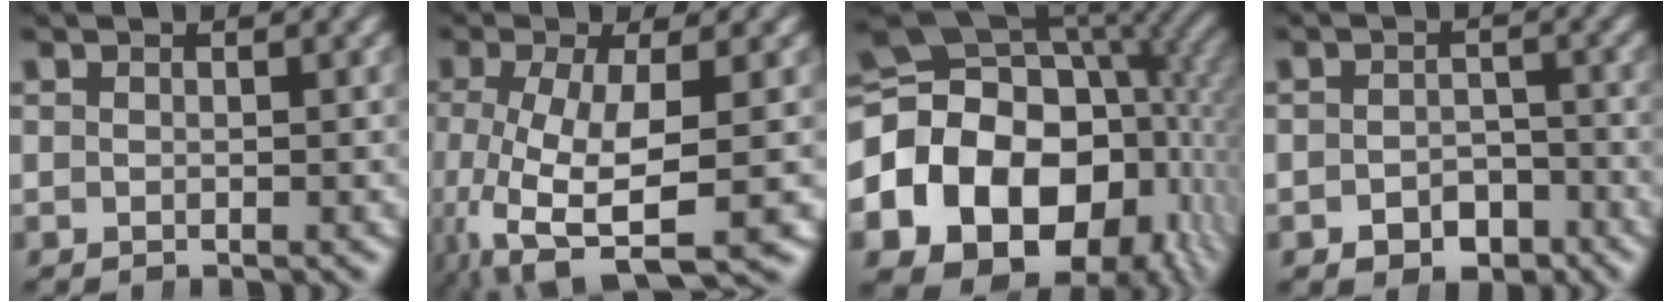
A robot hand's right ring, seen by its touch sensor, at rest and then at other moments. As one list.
[{"total": 9.1, "force": [-3.1, 4.7, 7.1], "torque": [-0.165, -0.053, -0.022]}, {"total": 26.0, "force": [-4.3, 20.6, 15.3], "torque": [-0.305, -0.079, -0.061]}, {"total": 3.7, "force": [-2.9, 2.2, 0.8], "torque": [0.000, -0.014, -0.043]}]